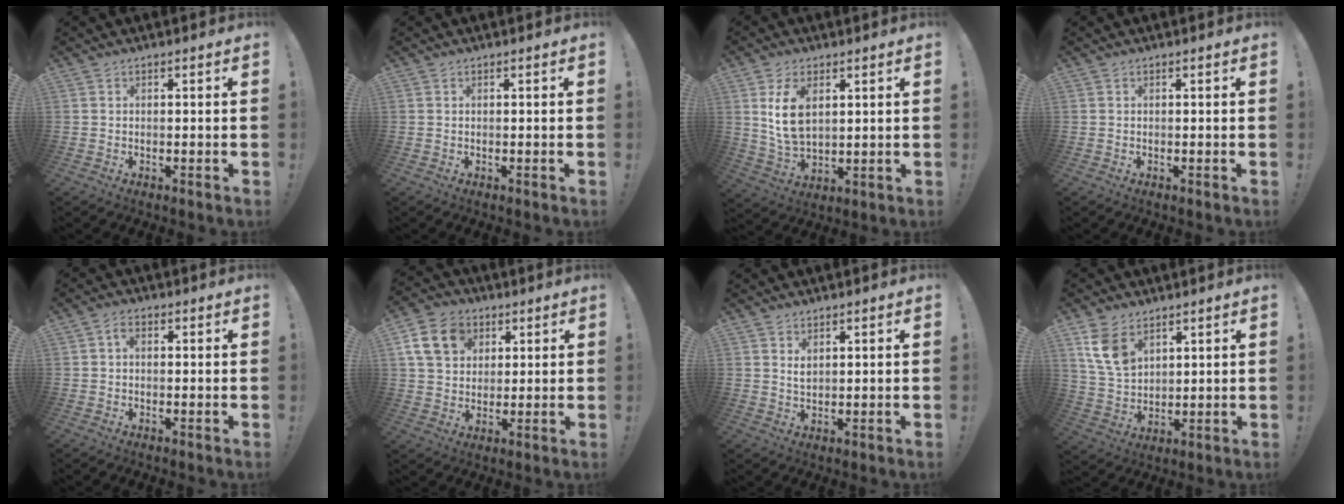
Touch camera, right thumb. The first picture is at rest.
{"total": 0.0}
{"total": 10.3, "force": [3.4, 6.3, 7.5], "torque": [-0.139, -0.006, 0.061]}
{"total": 0.0}
{"total": 2.2, "force": [0.1, 1.5, 1.5], "torque": [-0.024, 0.006, -0.001]}
{"total": 14.0, "force": [5.3, 10.9, 6.9], "torque": [-0.102, -0.014, 0.109]}
{"total": 2.3, "force": [1.5, 1.1, 1.2], "torque": [-0.012, -0.009, 0.025]}
{"total": 10.4, "force": [5.8, 6.5, 5.7], "torque": [-0.111, -0.022, 0.115]}